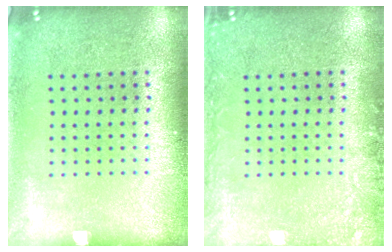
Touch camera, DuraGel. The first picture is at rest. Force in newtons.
{"total": 2.0, "press": 2.0, "slide": 0.2}